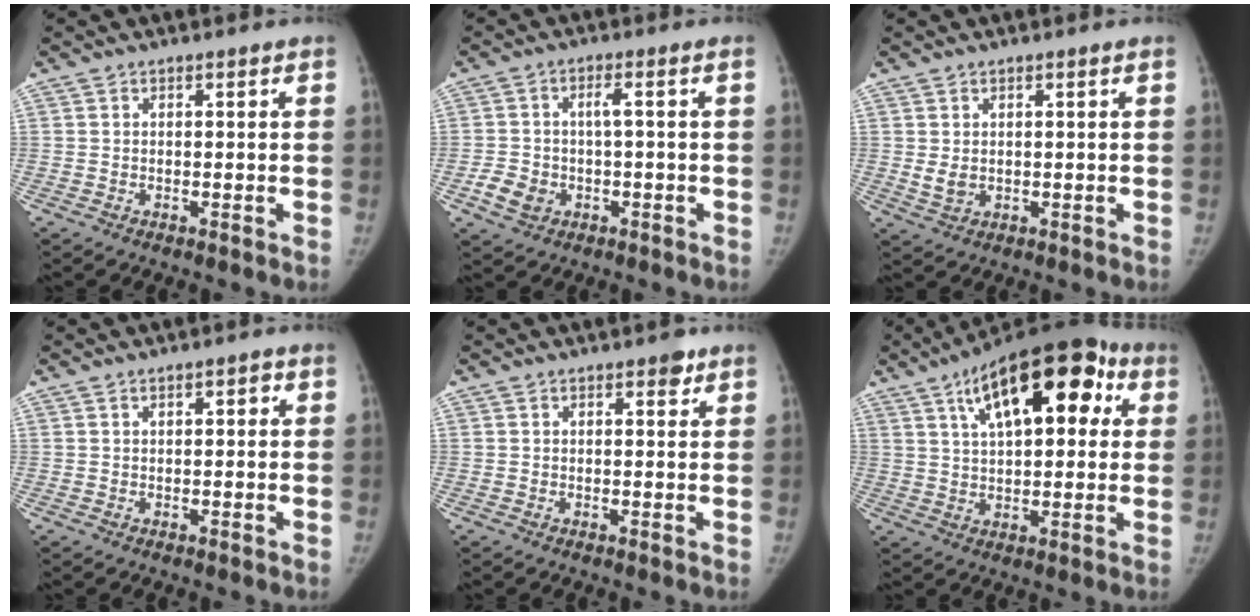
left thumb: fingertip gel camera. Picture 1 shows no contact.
{"total": 5.5, "force": [-1.6, 3.4, 4.0], "torque": [-0.072, 0.018, -0.021]}
{"total": 2.6, "force": [0.1, 1.9, 1.6], "torque": [-0.022, -0.006, 0.009]}
{"total": 1.8, "force": [0.6, 1.0, 1.4], "torque": [-0.013, 0.003, 0.005]}
{"total": 2.1, "force": [1.3, 1.1, 1.2], "torque": [-0.002, -0.005, 0.014]}
{"total": 20.9, "force": [7.9, 10.0, 16.6], "torque": [-0.220, 0.021, 0.118]}